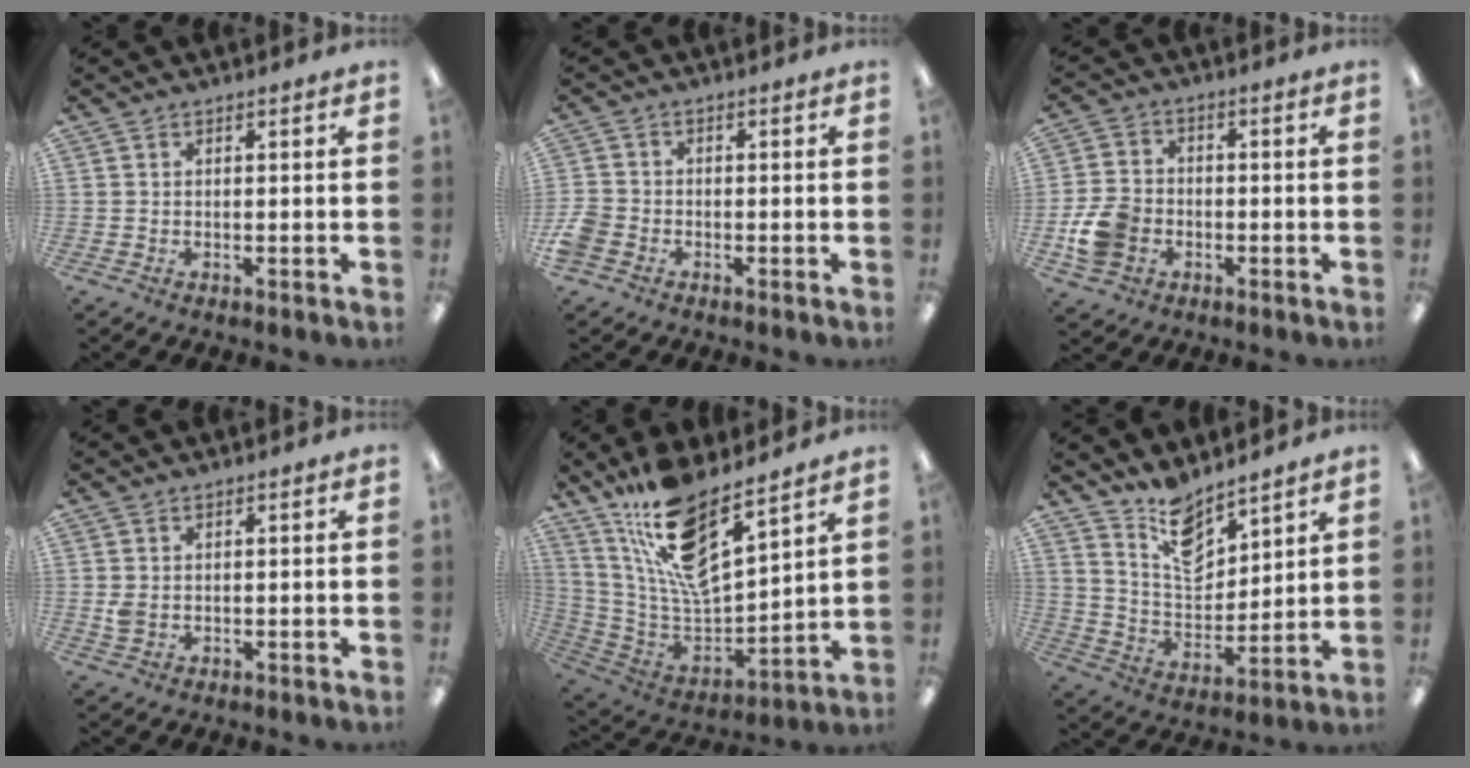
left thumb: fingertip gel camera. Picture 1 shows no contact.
{"total": 3.9, "force": [-2.1, 2.9, 1.5], "torque": [-0.034, 0.007, -0.041]}
{"total": 9.1, "force": [-2.8, 7.3, 4.7], "torque": [-0.100, 0.018, -0.052]}
{"total": 2.4, "force": [0.1, 1.6, 1.7], "torque": [-0.040, 0.000, 0.001]}
{"total": 16.6, "force": [12.0, 4.6, 10.4], "torque": [-0.210, -0.091, 0.210]}
{"total": 11.2, "force": [8.8, 5.1, 4.6], "torque": [-0.080, -0.060, 0.164]}